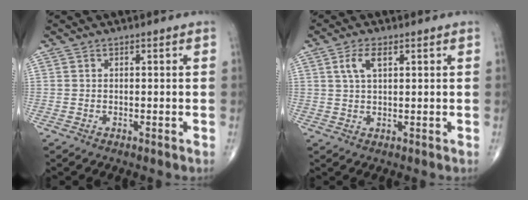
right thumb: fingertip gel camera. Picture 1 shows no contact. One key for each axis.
{"total": 3.9, "fx": 1.6, "fy": 1.7, "fz": 3.2, "tx": -0.065, "ty": 0.005, "tz": 0.033}